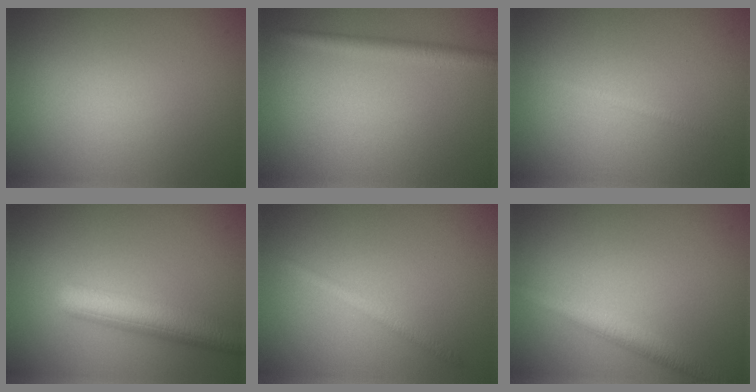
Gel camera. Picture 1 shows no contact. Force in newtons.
{"total": 2.0, "press": 2.0, "slide": 0.2}
{"total": 0.6, "press": 0.6, "slide": 0.0}
{"total": 6.0, "press": 6.0, "slide": 0.3}
{"total": 1.4, "press": 1.4, "slide": 0.0}
{"total": 2.9, "press": 2.9, "slide": 0.2}